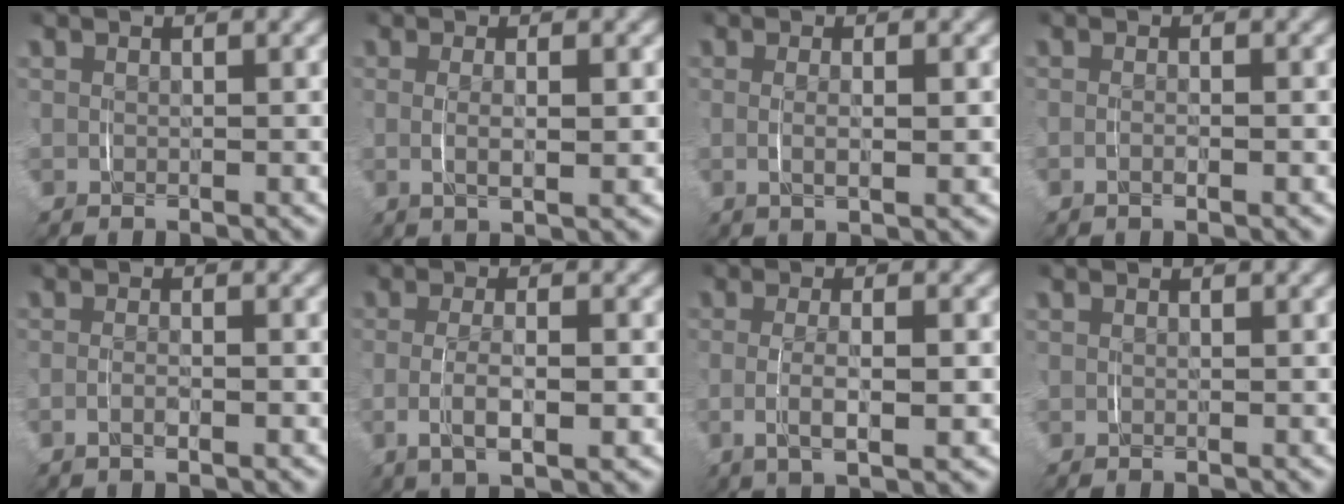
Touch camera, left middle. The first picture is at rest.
{"total": 2.4, "force": [0.1, 0.5, 2.4], "torque": [-0.044, -0.006, 0.008]}
{"total": 1.9, "force": [0.1, 0.3, 1.9], "torque": [-0.035, -0.005, 0.005]}
{"total": 0.9, "force": [-0.4, 0.2, 0.8], "torque": [-0.017, -0.002, -0.008]}
{"total": 1.3, "force": [-0.7, 0.3, 1.1], "torque": [-0.022, -0.001, -0.013]}
{"total": 3.9, "force": [-0.8, 1.4, 3.5], "torque": [-0.066, -0.004, -0.012]}
{"total": 3.6, "force": [-0.6, 1.0, 3.4], "torque": [-0.067, -0.007, -0.006]}
{"total": 0.0}